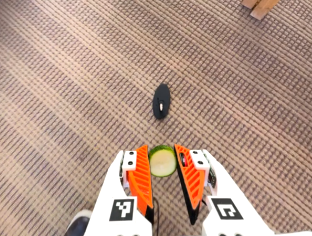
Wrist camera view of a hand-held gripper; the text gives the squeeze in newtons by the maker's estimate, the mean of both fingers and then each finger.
{"total": 10.0, "left": 10.6, "right": 9.4}